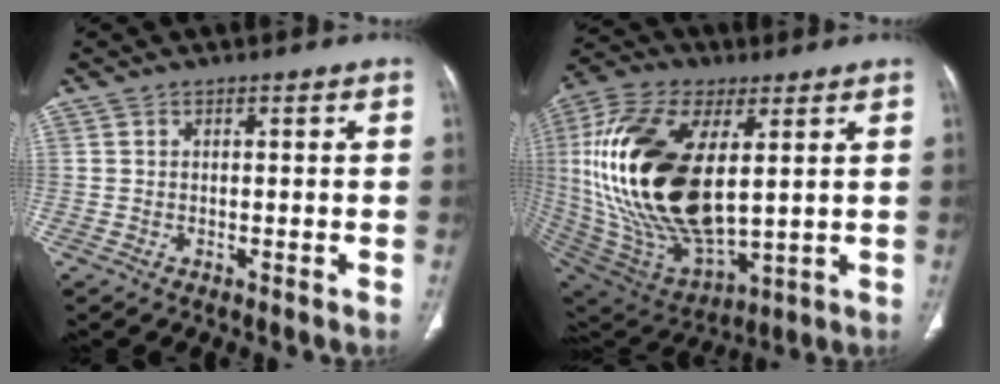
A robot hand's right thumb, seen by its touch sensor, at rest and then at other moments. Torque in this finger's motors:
{"motor_torque": [1.96, 3.04, 2.75, 0.02, 0.43]}